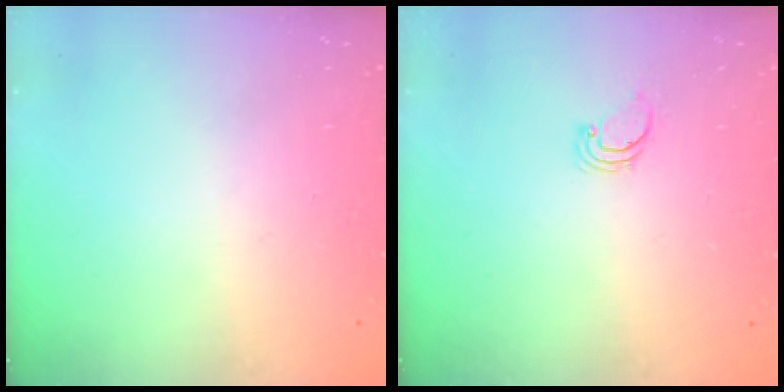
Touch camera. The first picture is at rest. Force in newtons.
{"total": 0.9, "press": 0.9, "slide": 0.0}